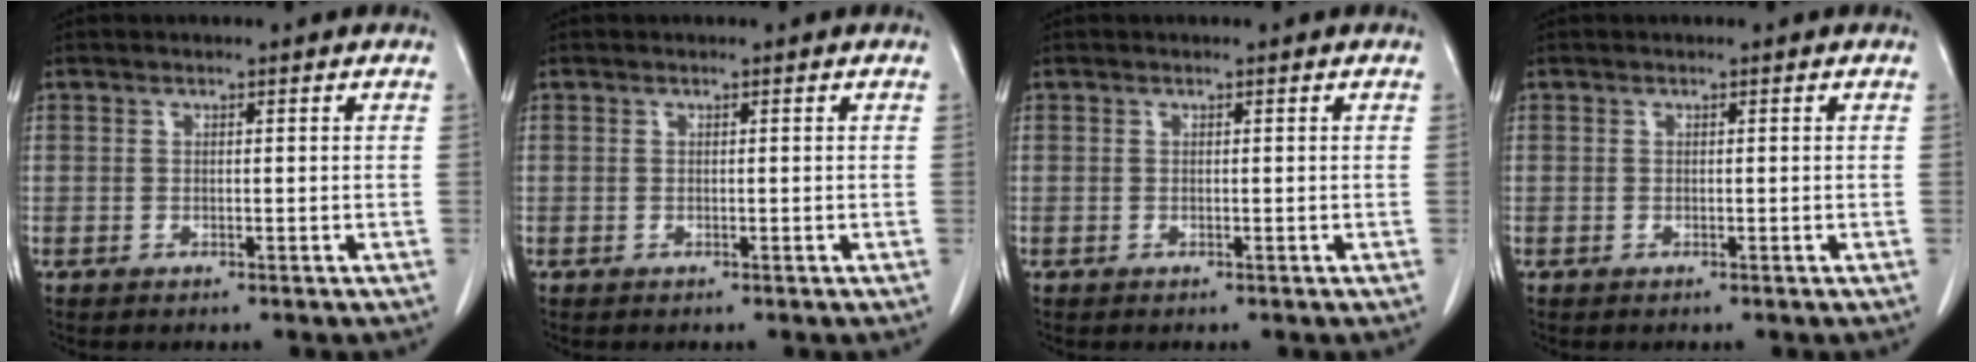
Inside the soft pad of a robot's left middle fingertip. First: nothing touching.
{"total": 0.0}
{"total": 0.0}
{"total": 0.0}